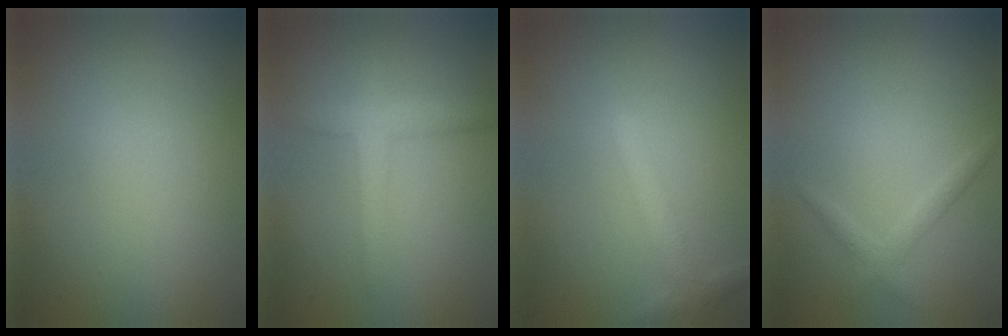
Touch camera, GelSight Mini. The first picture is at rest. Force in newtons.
{"total": 2.7, "press": 2.7, "slide": 0.2}
{"total": 2.1, "press": 2.1, "slide": 0.1}
{"total": 1.4, "press": 1.4, "slide": 0.1}